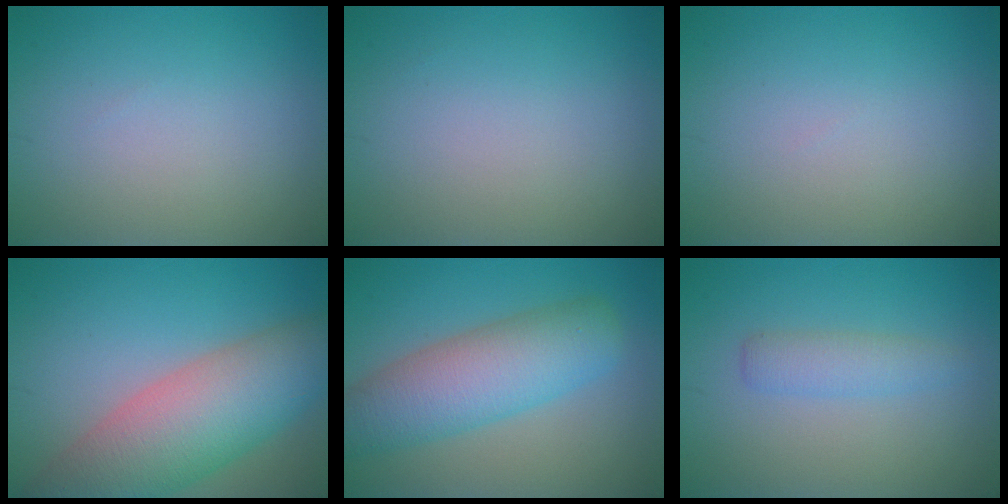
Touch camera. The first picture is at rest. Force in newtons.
{"total": 0.0}
{"total": 0.0}
{"total": 9.9, "press": 9.9, "slide": 0.4}
{"total": 7.2, "press": 7.2, "slide": 0.4}
{"total": 2.1, "press": 2.1, "slide": 0.1}